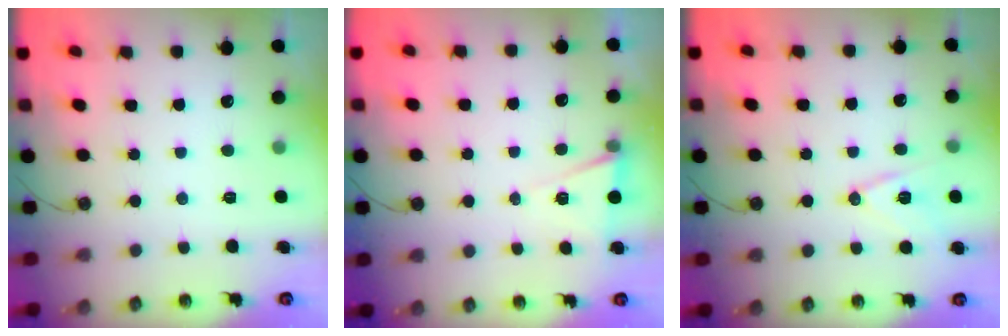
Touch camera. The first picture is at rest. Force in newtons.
{"total": 6.1, "press": 4.1, "slide": 4.6}
{"total": 11.2, "press": 10.7, "slide": 3.3}